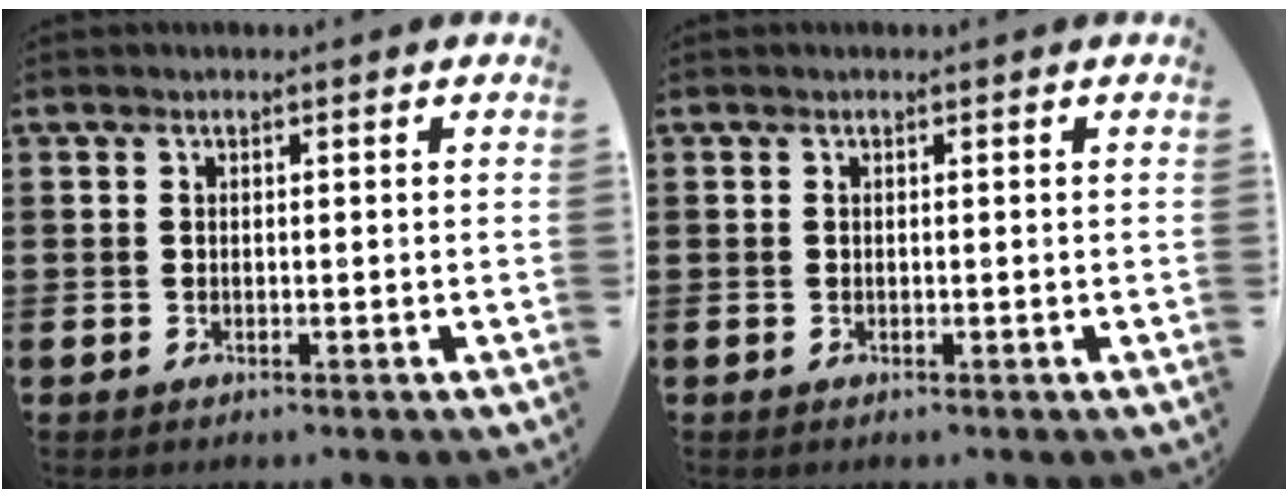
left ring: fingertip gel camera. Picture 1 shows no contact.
{"total": 0.0}